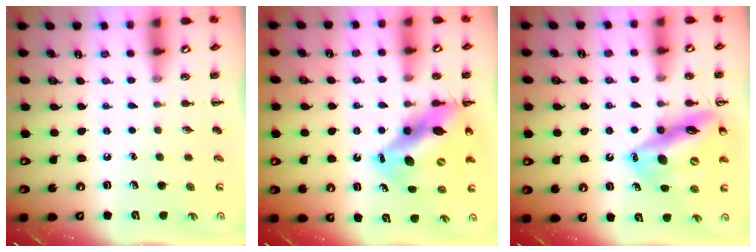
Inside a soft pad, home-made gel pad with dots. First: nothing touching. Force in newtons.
{"total": 14.0, "press": 13.5, "slide": 3.5}
{"total": 16.5, "press": 16.2, "slide": 2.7}